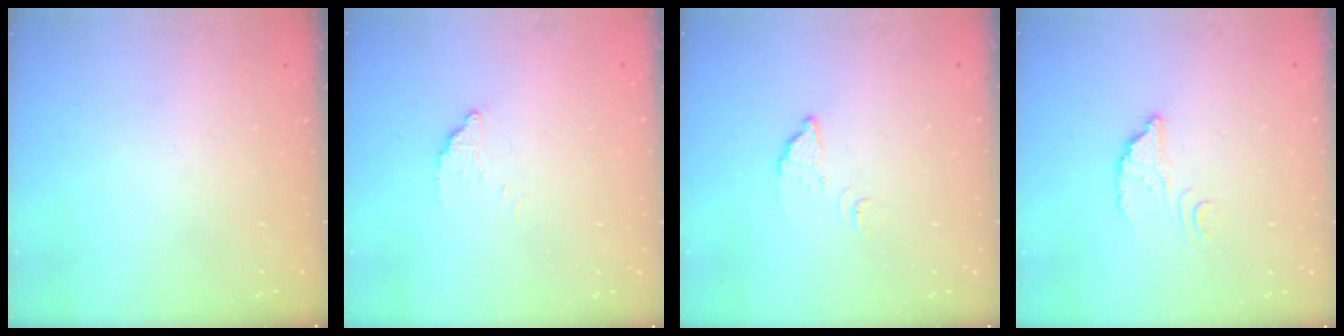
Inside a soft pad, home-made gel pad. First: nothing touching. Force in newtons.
{"total": 2.8, "press": 2.8, "slide": 0.1}
{"total": 2.1, "press": 2.1, "slide": 0.1}
{"total": 4.1, "press": 4.1, "slide": 0.1}